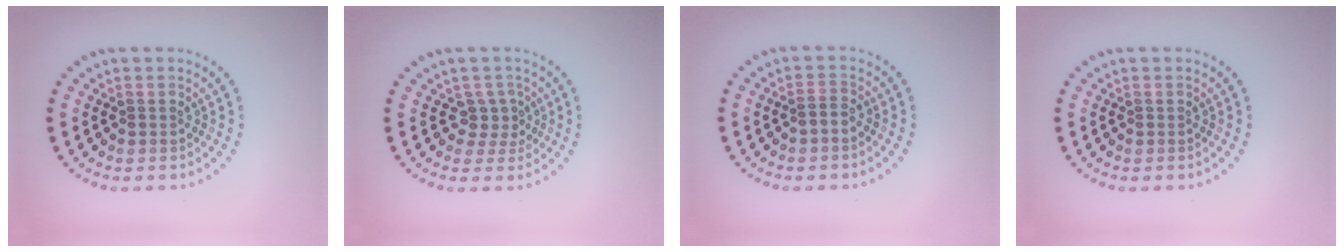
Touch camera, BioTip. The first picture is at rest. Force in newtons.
{"total": 1.8, "press": 1.3, "slide": 1.3}
{"total": 0.9, "press": 0.7, "slide": 0.5}
{"total": 0.0}